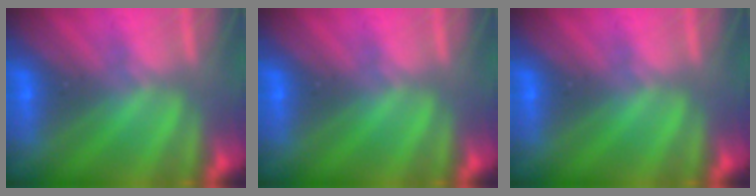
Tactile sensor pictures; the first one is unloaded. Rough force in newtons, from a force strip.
{"total": 0.0}
{"total": 0.0}